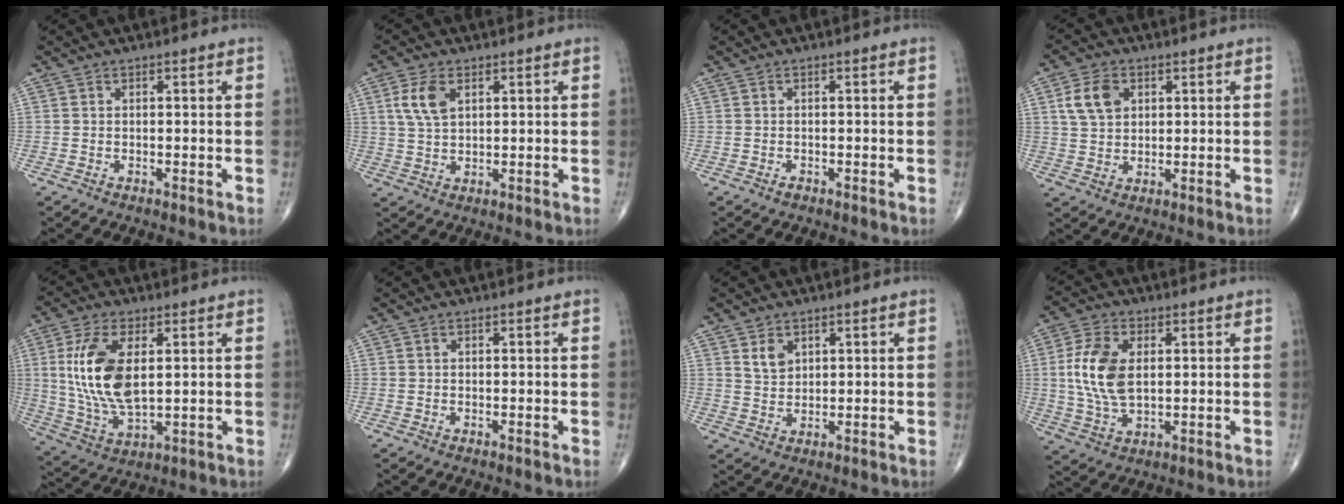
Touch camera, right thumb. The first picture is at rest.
{"total": 5.9, "force": [2.2, 3.3, 4.4], "torque": [-0.091, -0.004, 0.046]}
{"total": 0.5, "force": [-0.4, 0.3, 0.2], "torque": [-0.001, 0.001, -0.008]}
{"total": 6.9, "force": [2.3, 4.8, 4.3], "torque": [-0.068, -0.004, 0.044]}
{"total": 14.6, "force": [2.6, 7.0, 12.5], "torque": [-0.259, -0.012, 0.058]}
{"total": 0.0}
{"total": 3.5, "force": [1.8, 2.4, 1.8], "torque": [-0.020, -0.014, 0.038]}
{"total": 11.2, "force": [1.4, 6.3, 9.1], "torque": [-0.189, -0.003, 0.029]}